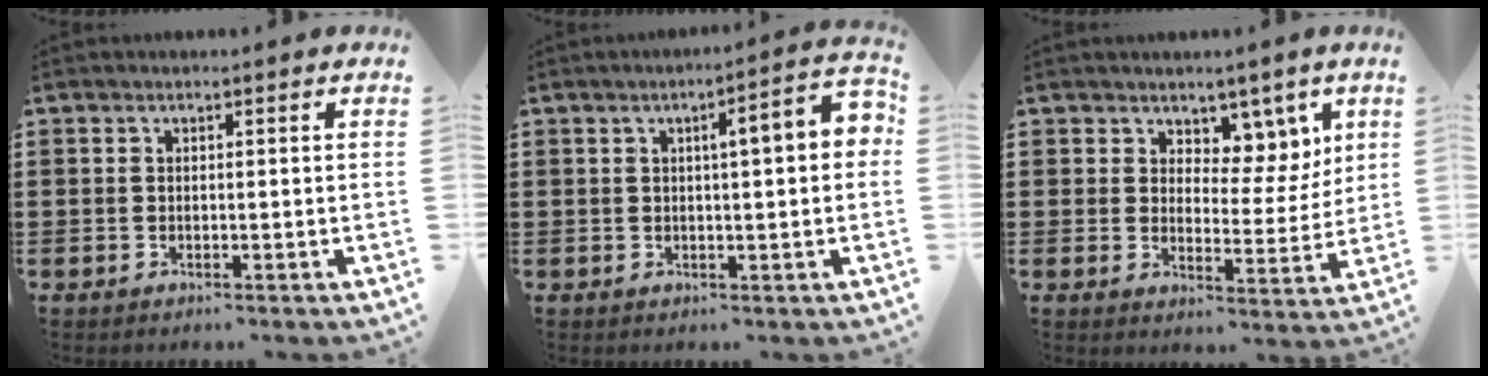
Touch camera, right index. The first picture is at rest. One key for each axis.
{"total": 5.8, "fx": 1.0, "fy": 0.8, "fz": 5.6, "tx": -0.088, "ty": -0.001, "tz": 0.009}
{"total": 6.1, "fx": 4.5, "fy": 3.9, "fz": 1.7, "tx": -0.041, "ty": -0.028, "tz": 0.075}